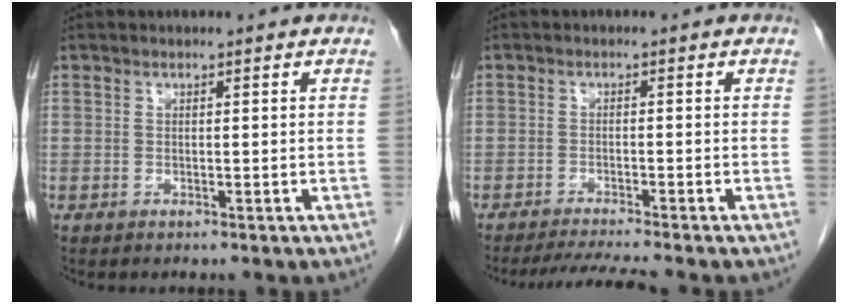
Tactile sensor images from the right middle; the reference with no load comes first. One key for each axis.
{"total": 5.1, "fx": -4.6, "fy": -1.2, "fz": 2.0, "tx": -0.034, "ty": -0.019, "tz": -0.076}